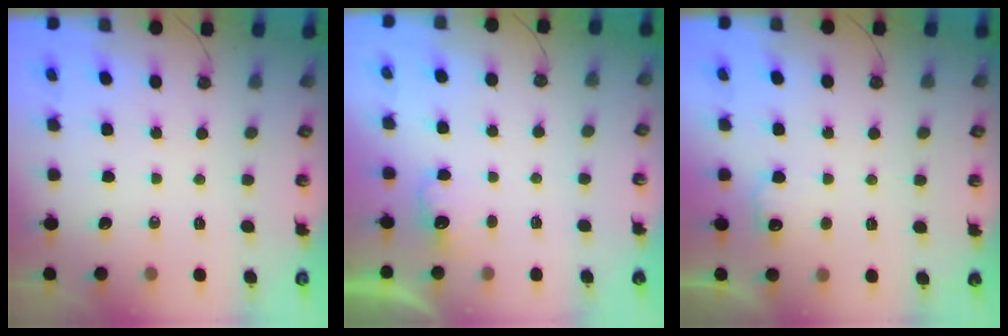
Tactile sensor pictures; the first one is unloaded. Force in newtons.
{"total": 2.5, "press": 2.4, "slide": 0.7}
{"total": 7.5, "press": 7.5, "slide": 0.4}